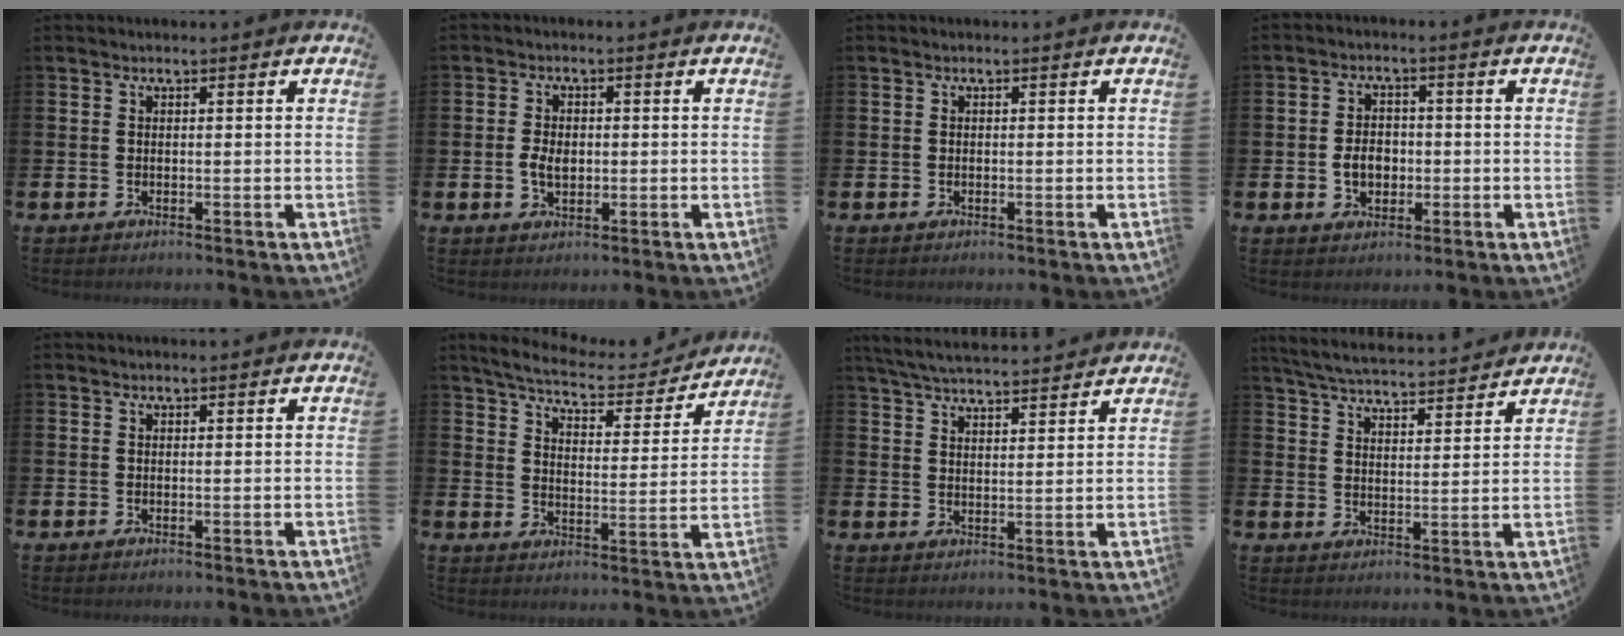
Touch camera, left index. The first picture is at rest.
{"total": 3.3, "force": [-0.1, 2.1, 2.5], "torque": [-0.036, 0.003, -0.006]}
{"total": 0.0}
{"total": 3.8, "force": [-0.6, 2.9, 2.4], "torque": [-0.030, -0.001, -0.020]}
{"total": 0.0}
{"total": 6.4, "force": [6.0, 1.0, 1.8], "torque": [-0.054, -0.045, 0.099]}
{"total": 5.5, "force": [5.4, 0.4, 1.0], "torque": [-0.035, -0.026, 0.097]}
{"total": 5.6, "force": [5.5, 0.4, 0.9], "torque": [-0.037, -0.038, 0.095]}